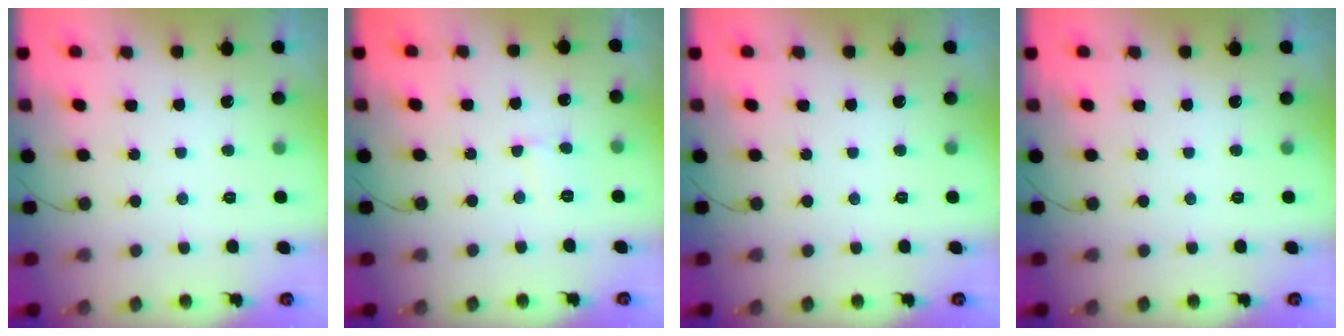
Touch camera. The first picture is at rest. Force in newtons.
{"total": 3.5, "press": 3.5, "slide": 0.3}
{"total": 0.0}
{"total": 0.0}